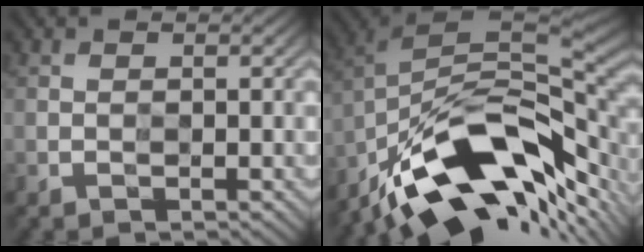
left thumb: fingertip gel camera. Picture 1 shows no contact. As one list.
[{"total": 15.2, "force": [-9.2, 5.6, 10.7], "torque": [-0.201, 0.003, -0.169]}]